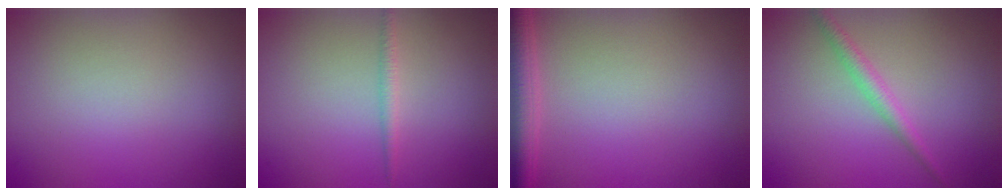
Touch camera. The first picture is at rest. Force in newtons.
{"total": 1.0, "press": 1.0, "slide": 0.0}
{"total": 3.1, "press": 3.1, "slide": 0.2}
{"total": 1.8, "press": 1.8, "slide": 0.0}